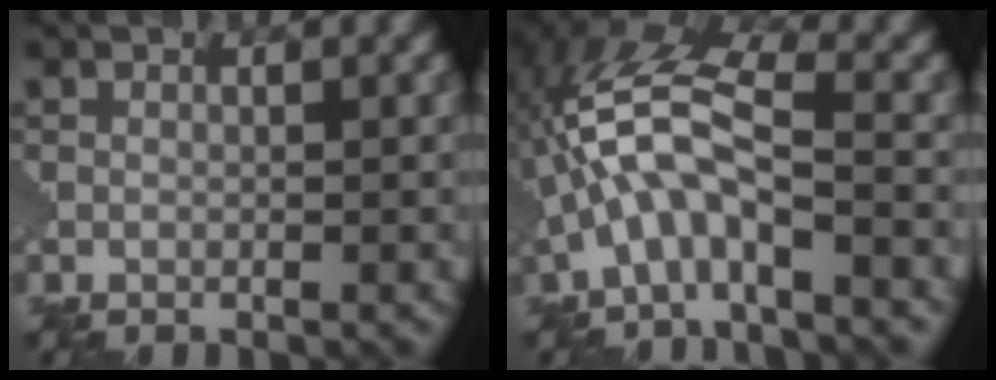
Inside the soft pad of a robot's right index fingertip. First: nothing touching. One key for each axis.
{"total": 7.0, "fx": -1.7, "fy": 2.5, "fz": 6.4, "tx": -0.140, "ty": 0.024, "tz": -0.041}